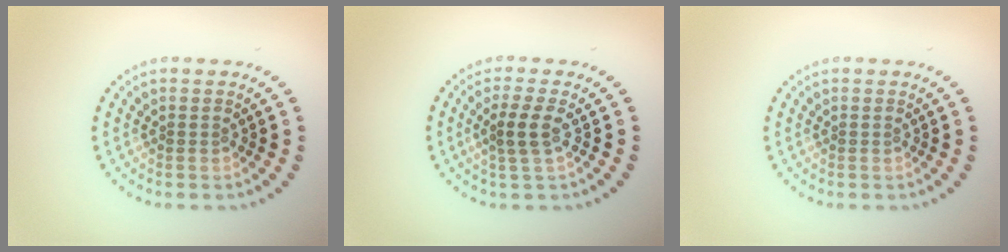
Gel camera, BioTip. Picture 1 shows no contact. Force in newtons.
{"total": 2.0, "press": 1.8, "slide": 0.9}
{"total": 0.0}